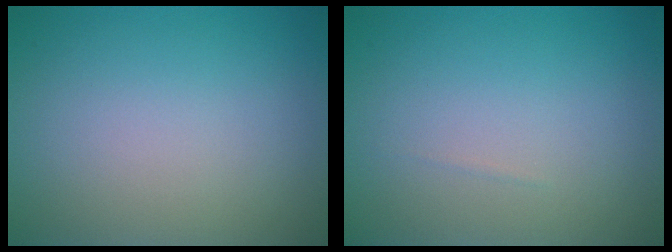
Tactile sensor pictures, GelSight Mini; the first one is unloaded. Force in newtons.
{"total": 0.0}